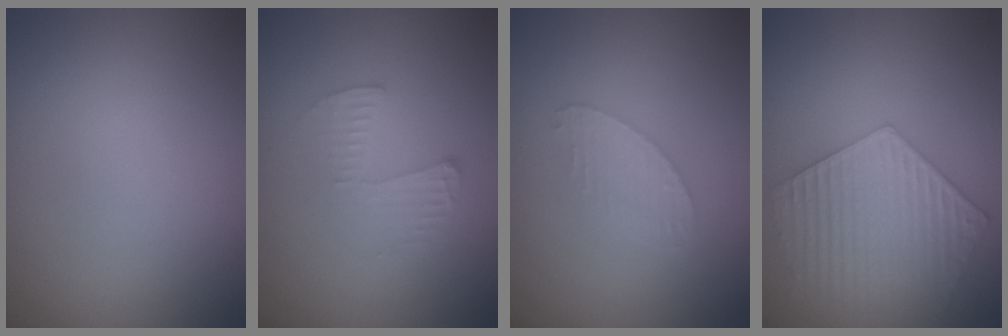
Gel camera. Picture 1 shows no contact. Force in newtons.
{"total": 1.6, "press": 1.6, "slide": 0.1}
{"total": 1.6, "press": 1.6, "slide": 0.1}
{"total": 5.7, "press": 4.6, "slide": 3.4}